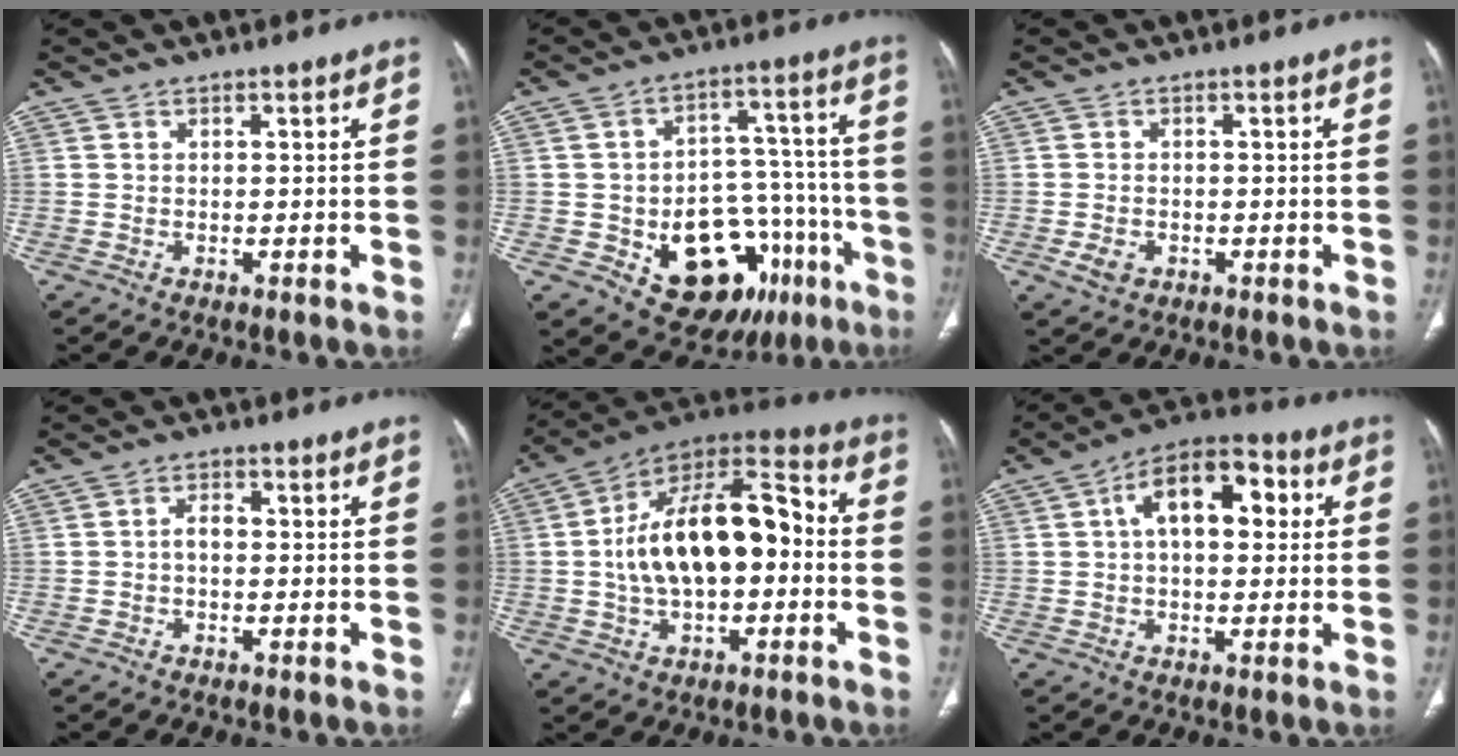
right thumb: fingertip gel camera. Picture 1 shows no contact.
{"total": 21.4, "force": [-8.8, 13.4, 14.2], "torque": [-0.157, 0.064, -0.107]}
{"total": 3.0, "force": [-1.1, 2.3, 1.7], "torque": [-0.030, 0.002, -0.012]}
{"total": 2.4, "force": [-0.3, 1.5, 1.8], "torque": [-0.027, 0.010, -0.009]}
{"total": 21.1, "force": [-0.5, 11.2, 17.8], "torque": [-0.285, 0.047, -0.013]}
{"total": 13.3, "force": [3.1, 7.3, 10.7], "torque": [-0.150, 0.028, 0.040]}